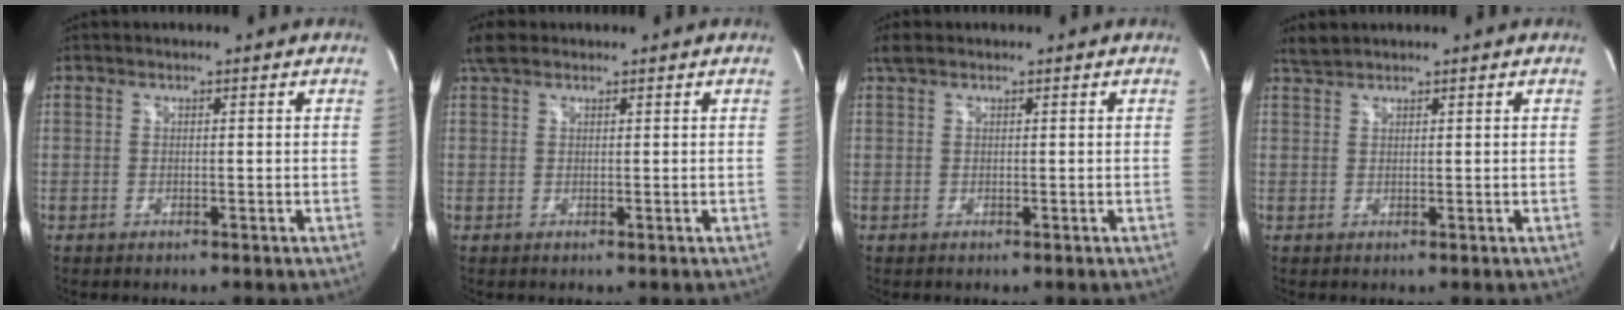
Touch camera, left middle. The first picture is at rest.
{"total": 2.7, "force": [2.0, 1.3, 1.2], "torque": [-0.034, 0.022, 0.039]}
{"total": 1.6, "force": [1.2, 0.7, 0.8], "torque": [-0.021, 0.017, 0.025]}
{"total": 1.7, "force": [1.7, 0.0, 0.1], "torque": [-0.009, 0.009, 0.039]}